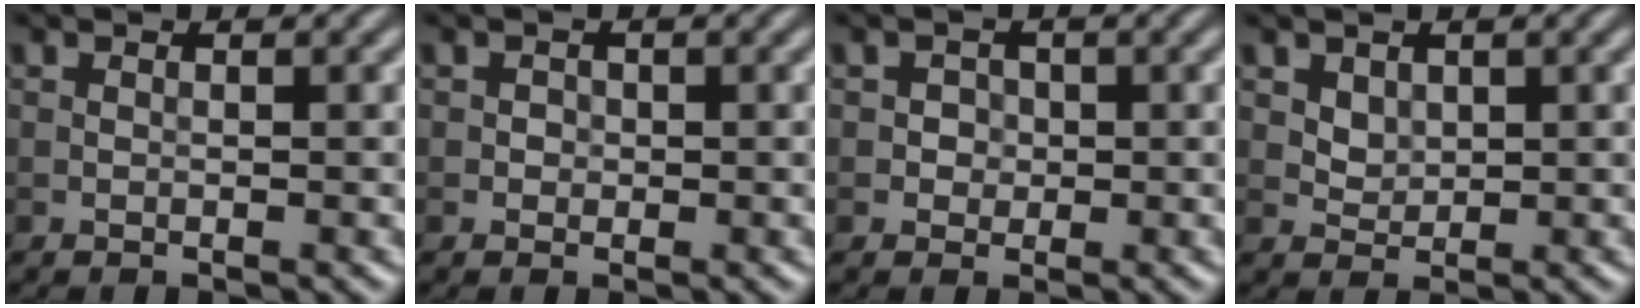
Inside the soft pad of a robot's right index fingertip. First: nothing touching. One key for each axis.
{"total": 0.8, "fx": 0.0, "fy": 0.7, "fz": 0.2, "tx": 0.002, "ty": -0.002, "tz": -0.002}
{"total": 1.3, "fx": 0.0, "fy": 1.2, "fz": 0.4, "tx": 0.010, "ty": 0.002, "tz": -0.002}
{"total": 1.5, "fx": 0.7, "fy": 1.2, "fz": 0.7, "tx": -0.012, "ty": -0.008, "tz": 0.021}